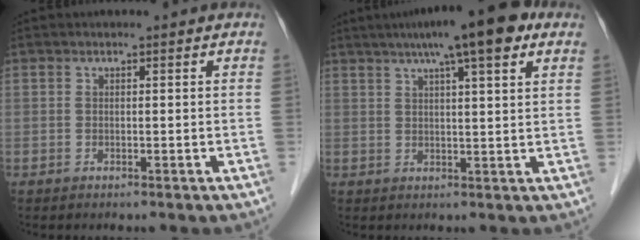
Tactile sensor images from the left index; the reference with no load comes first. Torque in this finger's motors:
{"motor_torque": [1.34, -0.80, 1.01, 0.21]}